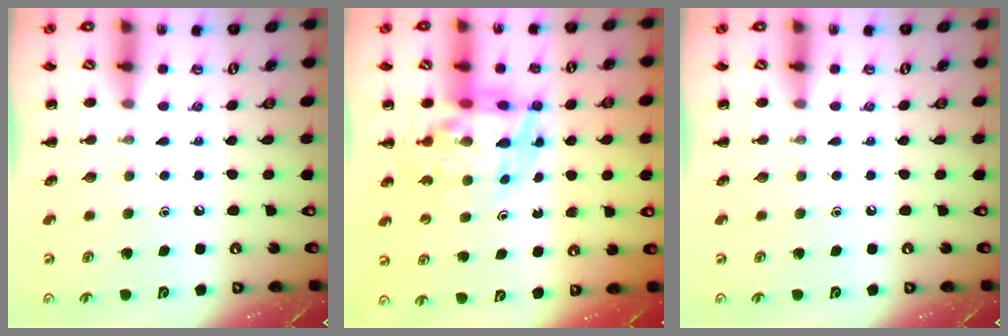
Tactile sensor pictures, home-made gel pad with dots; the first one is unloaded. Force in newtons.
{"total": 10.4, "press": 9.9, "slide": 3.2}
{"total": 0.0}